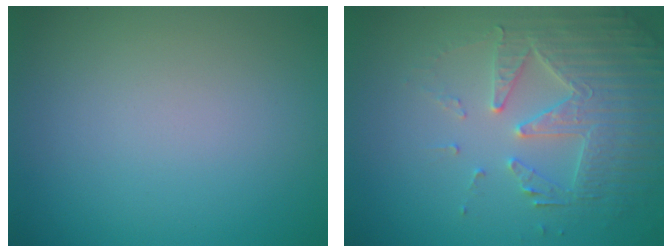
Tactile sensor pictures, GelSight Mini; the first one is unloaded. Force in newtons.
{"total": 4.8, "press": 4.1, "slide": 2.5}